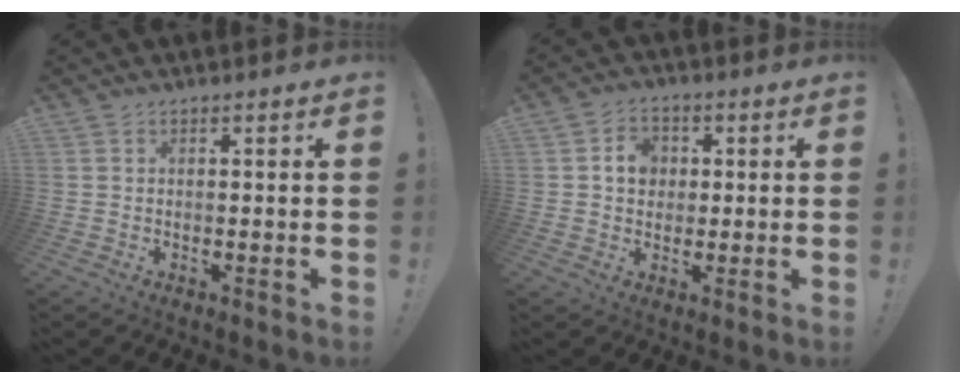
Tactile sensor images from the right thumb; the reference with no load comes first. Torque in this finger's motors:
{"motor_torque": [0.78, 1.22, 0.41, -0.42, -0.01]}